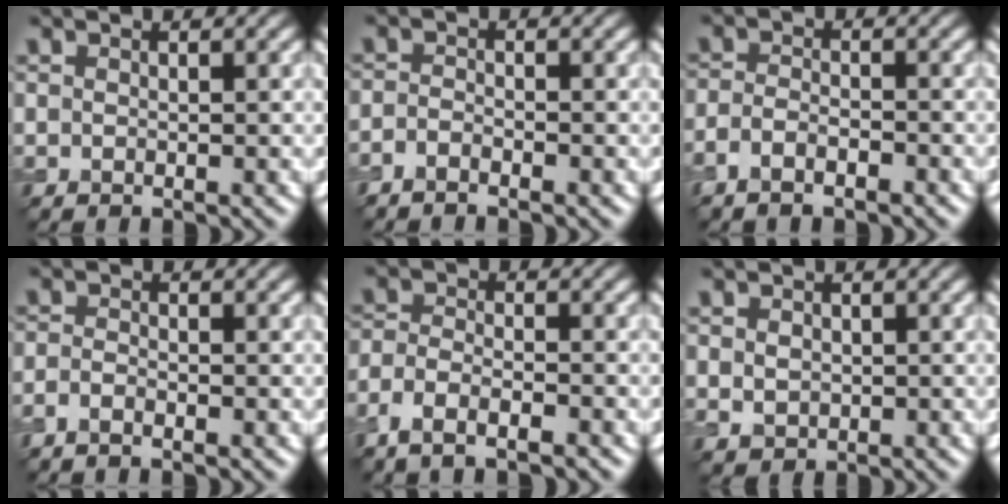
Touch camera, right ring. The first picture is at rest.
{"total": 1.3, "force": [-1.3, 0.1, 0.2], "torque": [-0.007, -0.002, -0.031]}
{"total": 2.4, "force": [-1.9, 0.8, 1.2], "torque": [-0.024, -0.003, -0.041]}
{"total": 1.2, "force": [-1.1, 0.1, 0.4], "torque": [-0.011, -0.003, -0.029]}
{"total": 3.5, "force": [-2.8, 1.0, 1.8], "torque": [-0.030, -0.004, -0.059]}
{"total": 1.1, "force": [0.1, 1.1, 0.4], "torque": [-0.003, -0.007, 0.004]}